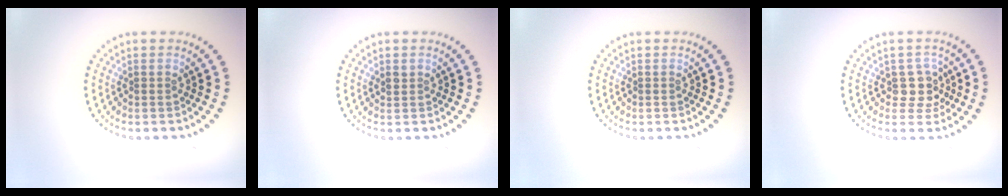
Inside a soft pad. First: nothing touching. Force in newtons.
{"total": 0.8, "press": 0.7, "slide": 0.4}
{"total": 0.0}
{"total": 2.4, "press": 2.1, "slide": 1.3}